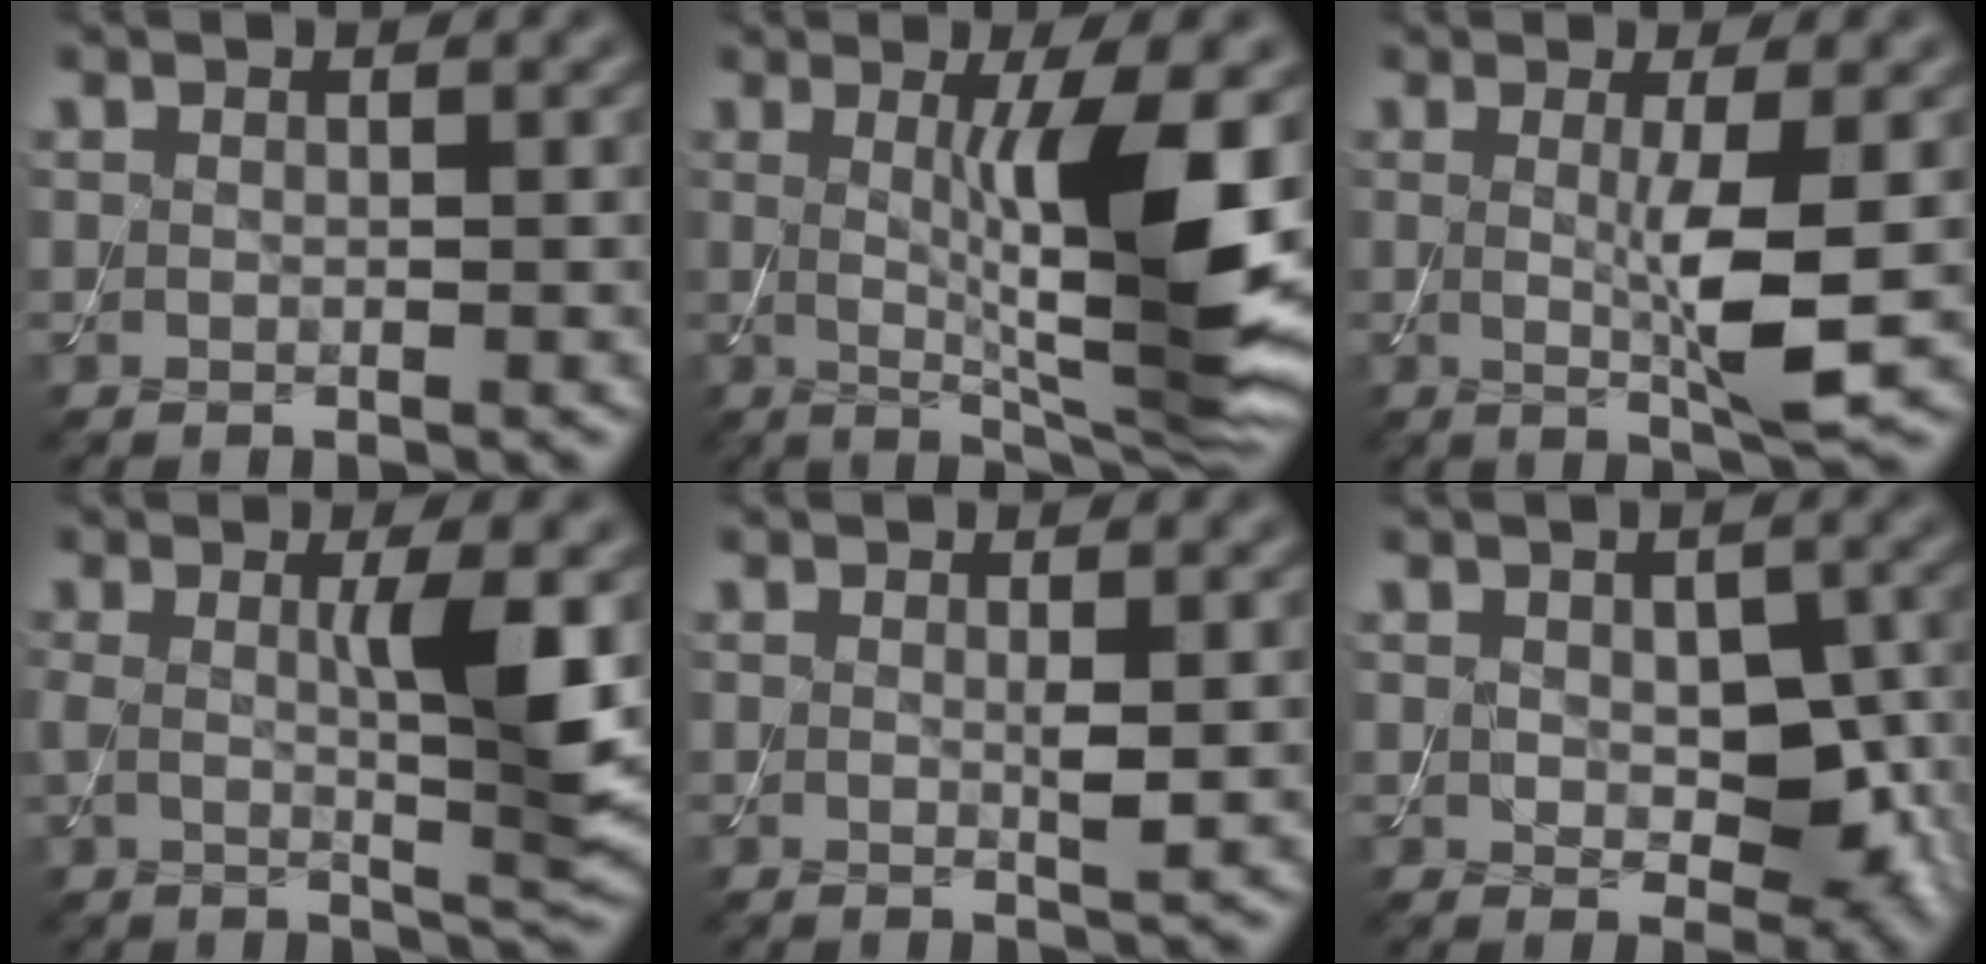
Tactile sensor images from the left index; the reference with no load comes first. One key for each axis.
{"total": 9.6, "fx": 0.7, "fy": 1.6, "fz": 9.4, "tx": -0.141, "ty": -0.016, "tz": 0.020}
{"total": 4.4, "fx": 0.0, "fy": 0.5, "fz": 4.4, "tx": -0.079, "ty": -0.011, "tz": 0.001}
{"total": 5.4, "fx": 0.6, "fy": 1.0, "fz": 5.3, "tx": -0.090, "ty": -0.006, "tz": 0.012}
{"total": 1.1, "fx": 0.1, "fy": 0.1, "fz": 1.1, "tx": -0.019, "ty": -0.003, "tz": 0.001}
{"total": 6.1, "fx": -0.4, "fy": 3.9, "fz": 4.7, "tx": -0.072, "ty": -0.014, "tz": 0.001}